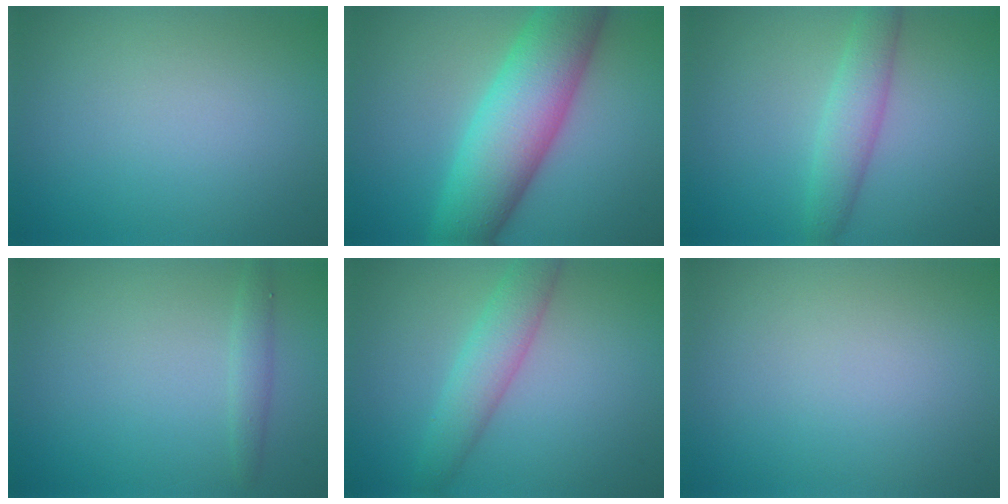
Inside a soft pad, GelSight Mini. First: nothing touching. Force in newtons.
{"total": 9.5, "press": 9.5, "slide": 0.2}
{"total": 3.0, "press": 3.0, "slide": 0.1}
{"total": 1.2, "press": 1.2, "slide": 0.0}
{"total": 3.6, "press": 3.6, "slide": 0.1}
{"total": 0.0}